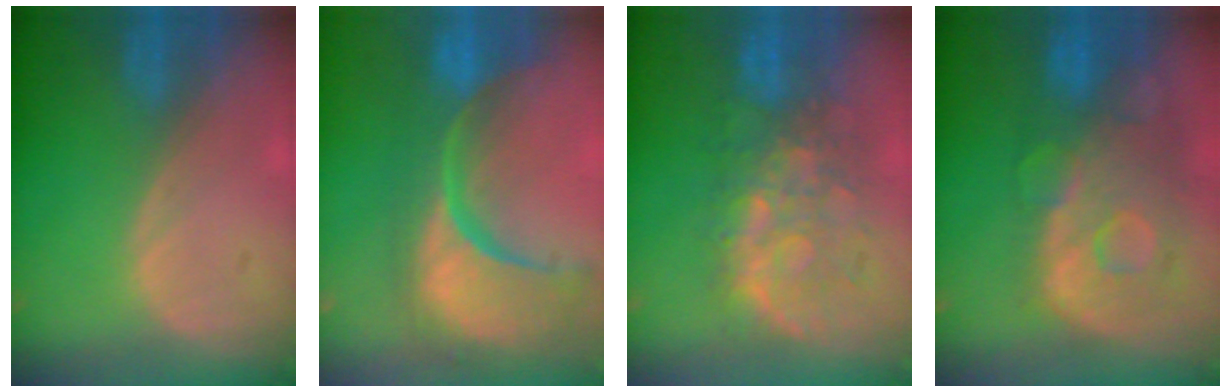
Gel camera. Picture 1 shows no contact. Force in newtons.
{"total": 15.4, "press": 12.1, "slide": 9.6}
{"total": 9.5, "press": 8.8, "slide": 3.6}
{"total": 12.4, "press": 10.2, "slide": 6.9}